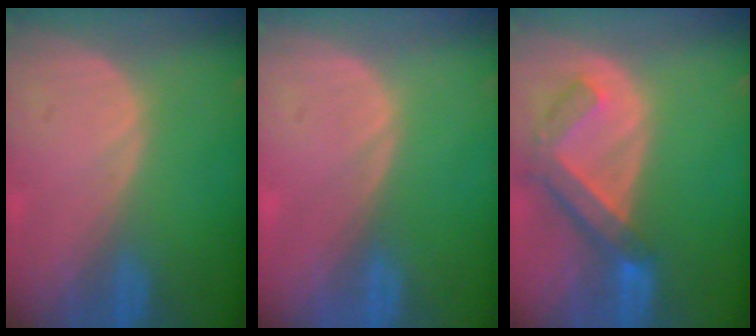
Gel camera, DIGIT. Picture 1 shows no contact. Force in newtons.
{"total": 0.0}
{"total": 7.1, "press": 6.2, "slide": 3.5}